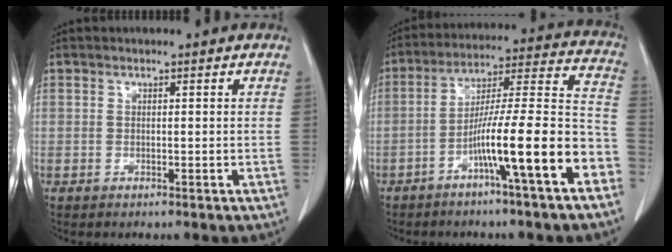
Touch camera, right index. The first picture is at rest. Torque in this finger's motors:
{"motor_torque": [0.79, -0.51, 0.46, 0.20]}